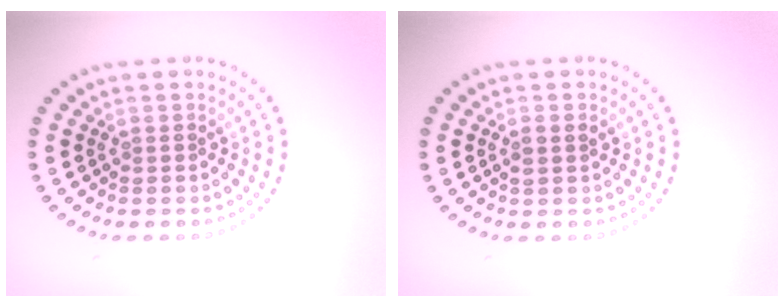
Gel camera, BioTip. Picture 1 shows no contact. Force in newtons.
{"total": 1.0, "press": 1.0, "slide": 0.2}